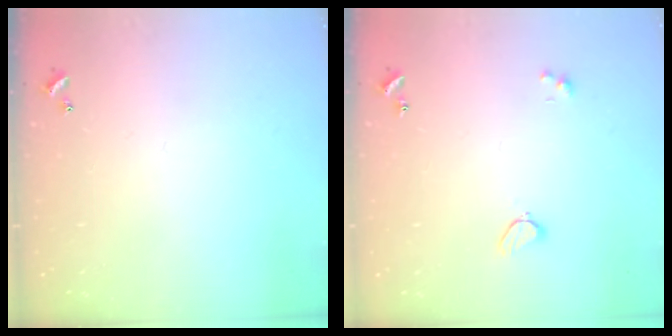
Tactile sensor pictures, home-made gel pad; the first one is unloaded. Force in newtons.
{"total": 2.0, "press": 1.9, "slide": 0.6}